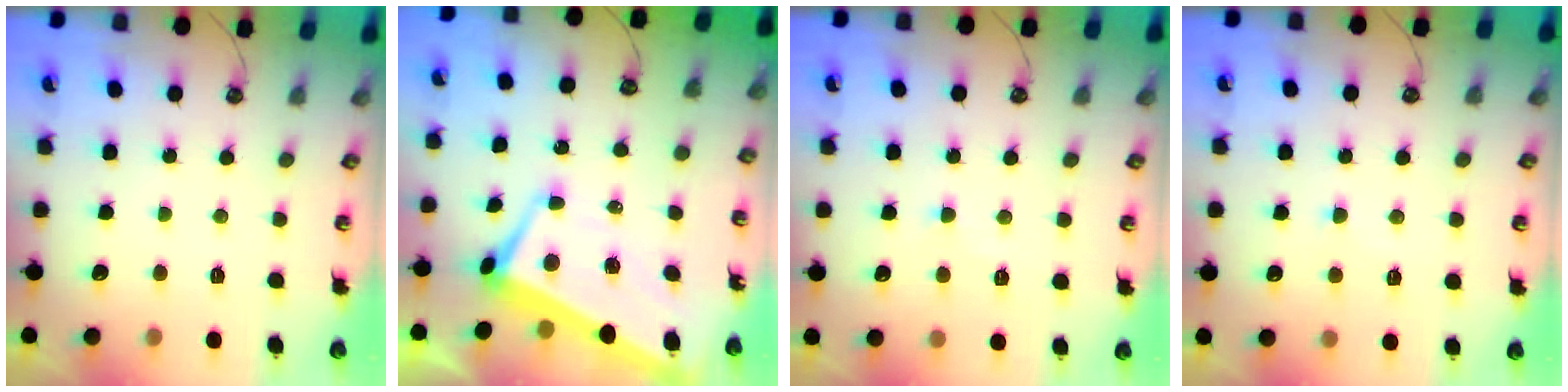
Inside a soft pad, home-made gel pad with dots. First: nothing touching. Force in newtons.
{"total": 1.8, "press": 1.2, "slide": 1.3}
{"total": 0.5, "press": 0.2, "slide": 0.5}
{"total": 1.4, "press": 1.2, "slide": 0.7}